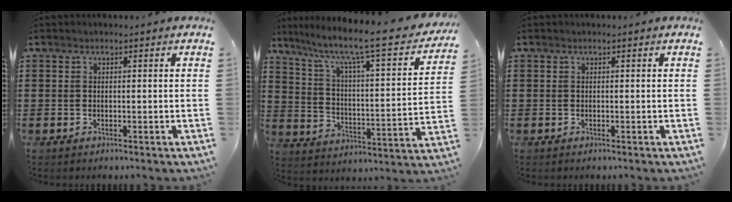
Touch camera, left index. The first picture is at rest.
{"total": 8.7, "force": [6.7, 0.5, 5.6], "torque": [-0.127, -0.056, 0.100]}
{"total": 0.0}